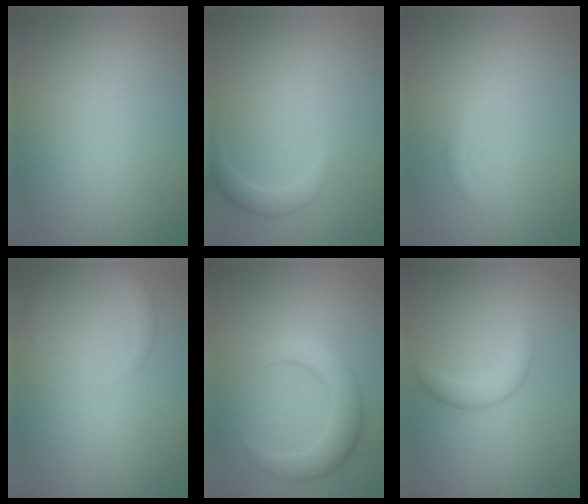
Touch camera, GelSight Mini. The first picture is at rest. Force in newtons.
{"total": 1.7, "press": 1.7, "slide": 0.1}
{"total": 0.6, "press": 0.6, "slide": 0.1}
{"total": 2.1, "press": 2.1, "slide": 0.2}
{"total": 4.3, "press": 4.3, "slide": 0.1}
{"total": 2.4, "press": 2.4, "slide": 0.1}